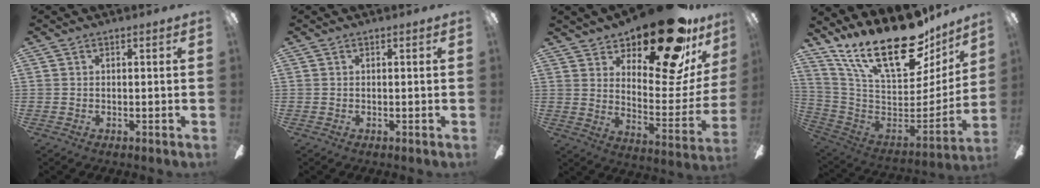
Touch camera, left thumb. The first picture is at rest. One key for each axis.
{"total": 0.0}
{"total": 24.8, "fx": 18.6, "fy": 8.4, "fz": 14.1, "tx": -0.184, "ty": -0.125, "tz": 0.303}
{"total": 27.1, "fx": 17.6, "fy": 10.7, "fz": 17.7, "tx": -0.289, "ty": -0.121, "tz": 0.309}